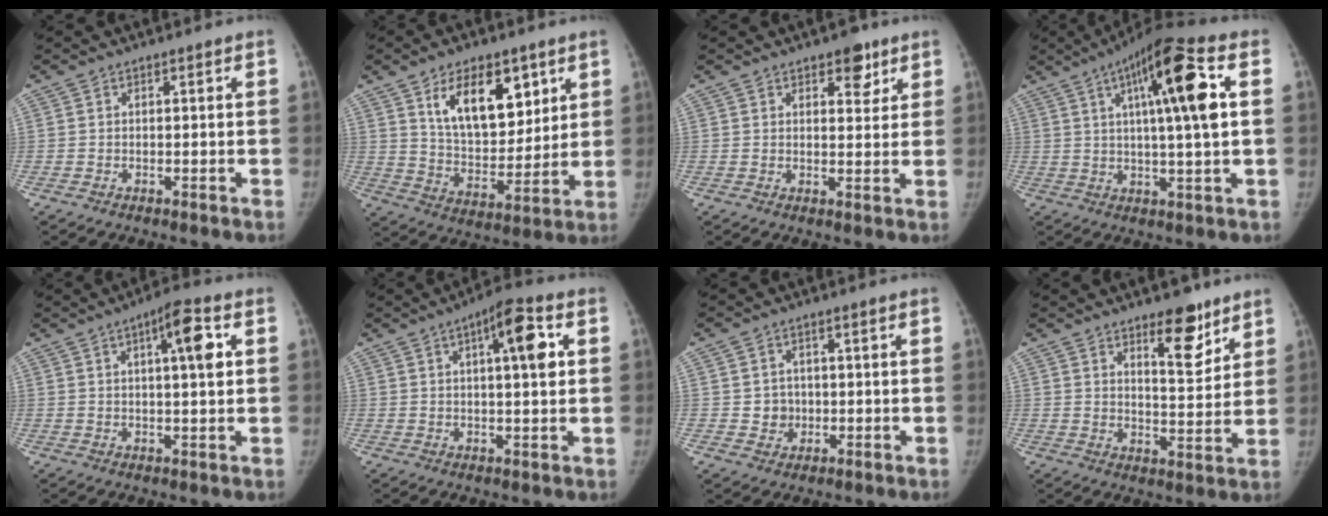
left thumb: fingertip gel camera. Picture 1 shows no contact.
{"total": 15.6, "force": [7.5, 8.6, 10.7], "torque": [-0.127, -0.044, 0.139]}
{"total": 4.8, "force": [2.9, 2.6, 2.7], "torque": [-0.007, -0.014, 0.037]}
{"total": 16.4, "force": [4.2, 2.8, 15.6], "torque": [-0.258, 0.013, 0.056]}
{"total": 7.8, "force": [2.1, 1.8, 7.2], "torque": [-0.102, 0.008, 0.027]}
{"total": 9.2, "force": [2.4, 2.6, 8.5], "torque": [-0.113, 0.010, 0.030]}
{"total": 3.7, "force": [-0.3, 3.6, 1.0], "torque": [0.008, 0.005, -0.002]}
{"total": 9.2, "force": [6.0, 3.4, 6.0], "torque": [-0.060, -0.044, 0.091]}